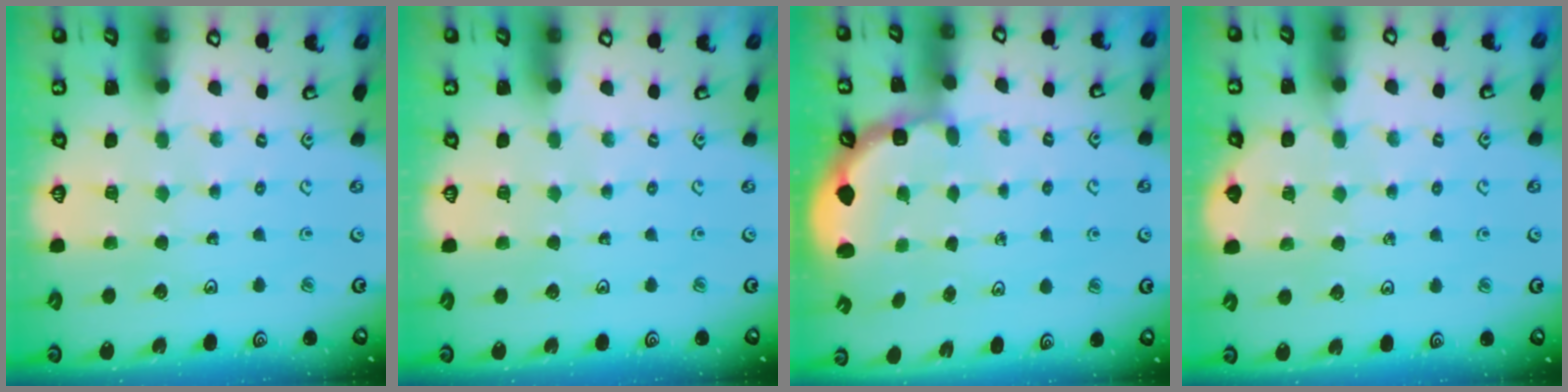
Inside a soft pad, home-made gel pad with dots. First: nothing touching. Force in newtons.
{"total": 0.0}
{"total": 3.0, "press": 2.0, "slide": 2.2}
{"total": 1.4, "press": 1.3, "slide": 0.3}